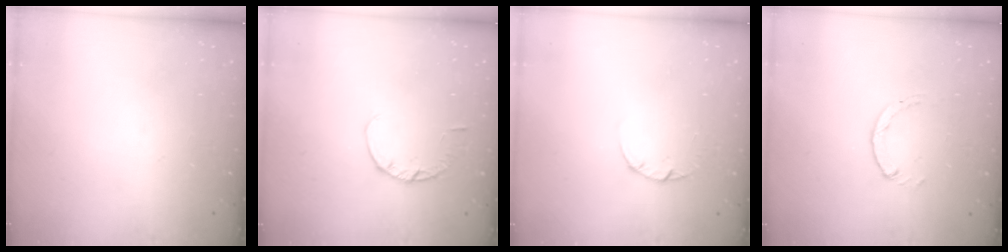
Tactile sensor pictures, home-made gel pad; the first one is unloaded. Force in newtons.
{"total": 2.9, "press": 2.8, "slide": 0.4}
{"total": 2.2, "press": 2.2, "slide": 0.3}
{"total": 0.7, "press": 0.7, "slide": 0.2}